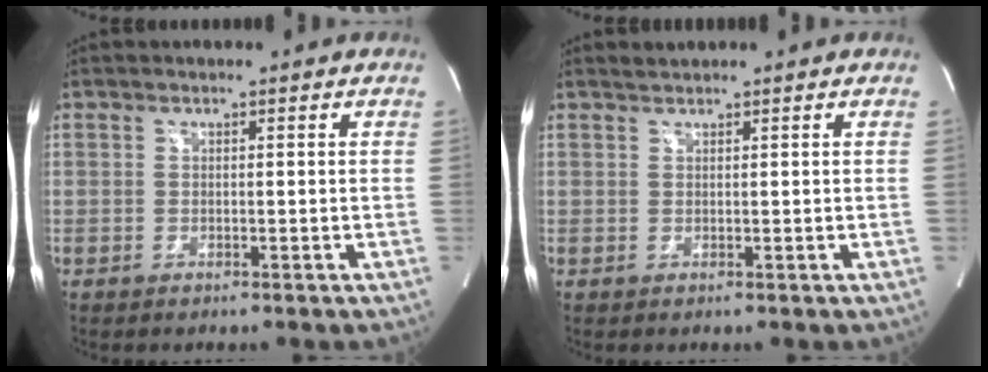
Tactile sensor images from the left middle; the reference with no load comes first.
{"total": 0.9, "force": [0.9, -0.1, 0.0], "torque": [-0.008, 0.006, 0.020]}